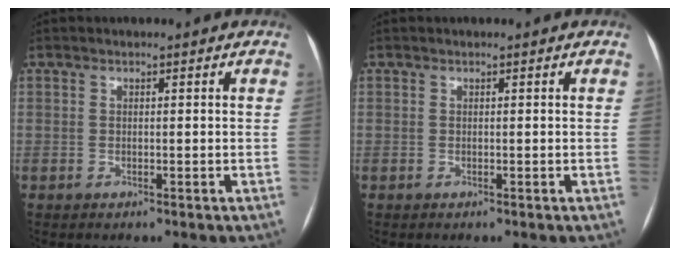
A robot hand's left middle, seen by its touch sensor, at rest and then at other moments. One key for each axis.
{"total": 0.0}